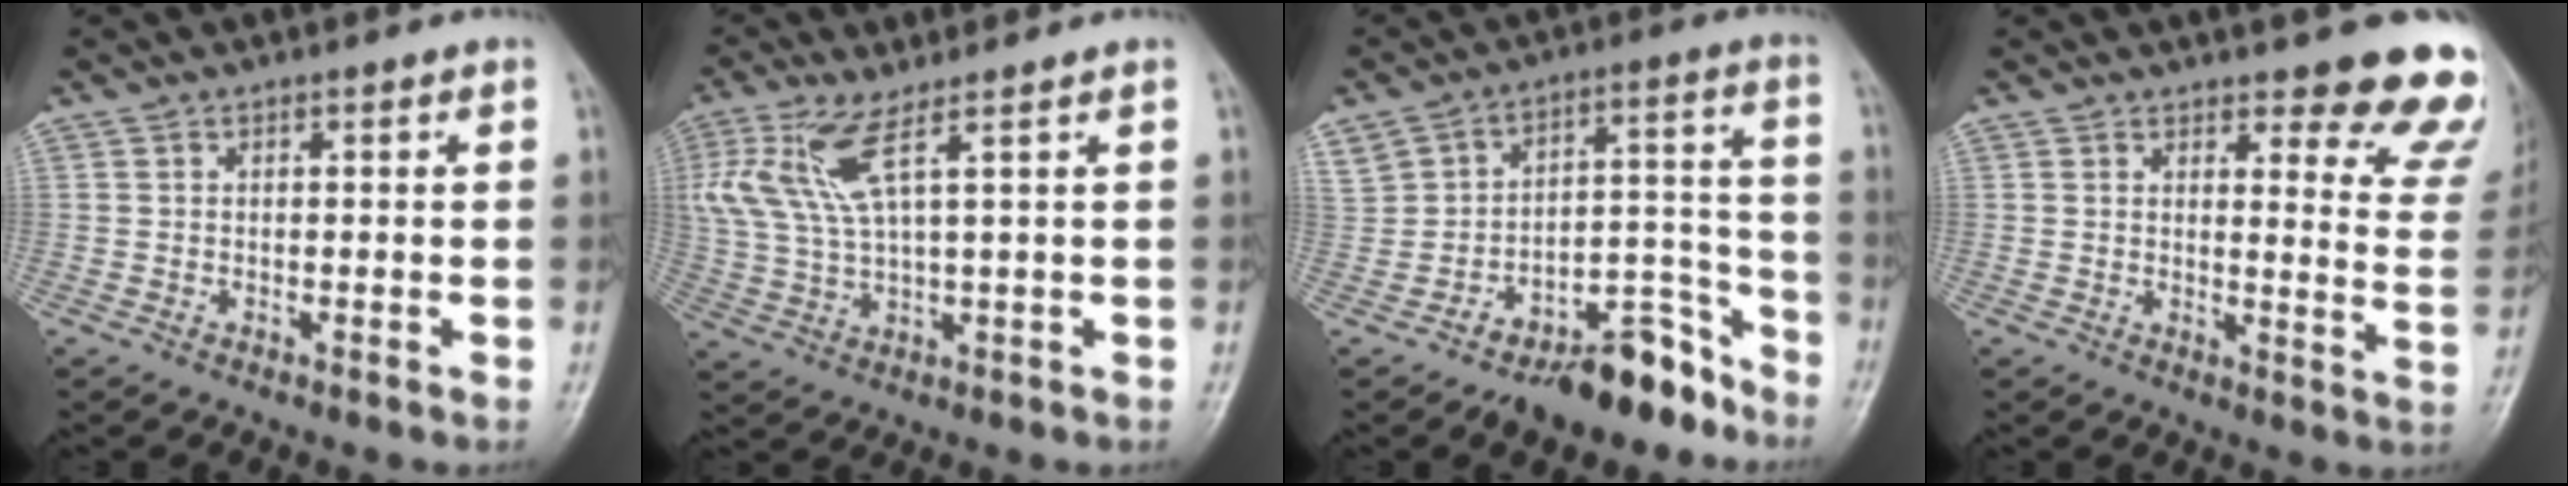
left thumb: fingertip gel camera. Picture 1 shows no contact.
{"total": 8.5, "force": [3.9, 1.6, 7.3], "torque": [-0.193, -0.007, 0.087]}
{"total": 14.0, "force": [-8.6, 7.8, 7.8], "torque": [-0.071, 0.103, -0.129]}
{"total": 14.0, "force": [11.3, 3.7, 7.3], "torque": [-0.032, -0.081, 0.111]}